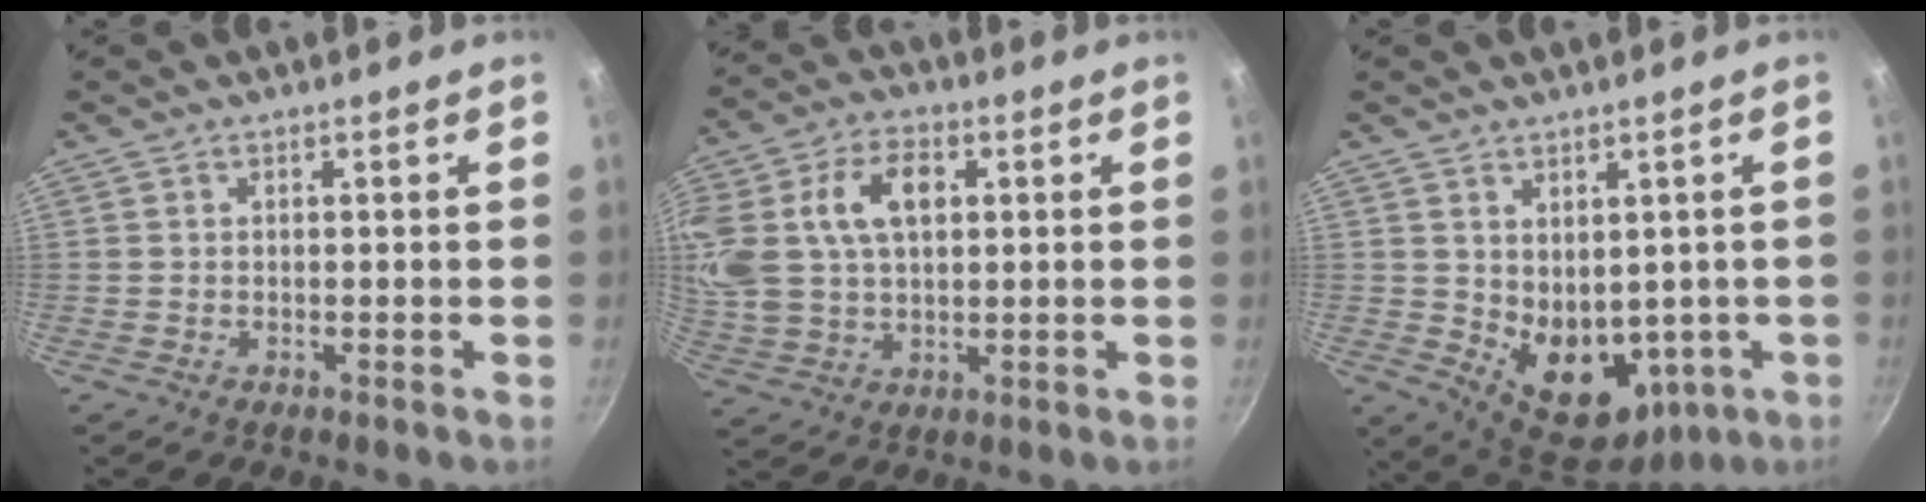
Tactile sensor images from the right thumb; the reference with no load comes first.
{"total": 19.2, "force": [4.3, 12.5, 13.9], "torque": [-0.310, 0.022, 0.083]}
{"total": 13.5, "force": [-2.5, 9.2, 9.6], "torque": [-0.104, -0.003, -0.003]}